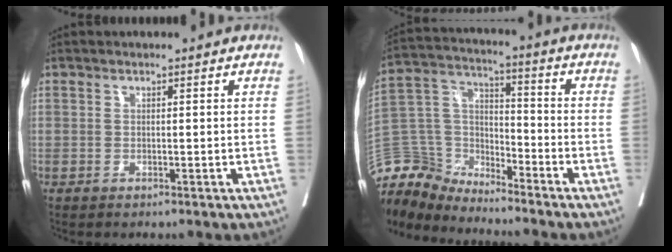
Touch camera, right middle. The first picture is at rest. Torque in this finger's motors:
{"motor_torque": [0.32, -0.36, 0.22, 0.01]}